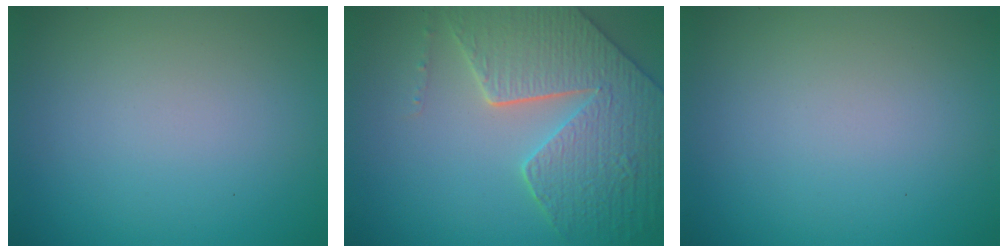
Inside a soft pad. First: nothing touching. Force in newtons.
{"total": 8.0, "press": 6.3, "slide": 5.0}
{"total": 0.0}